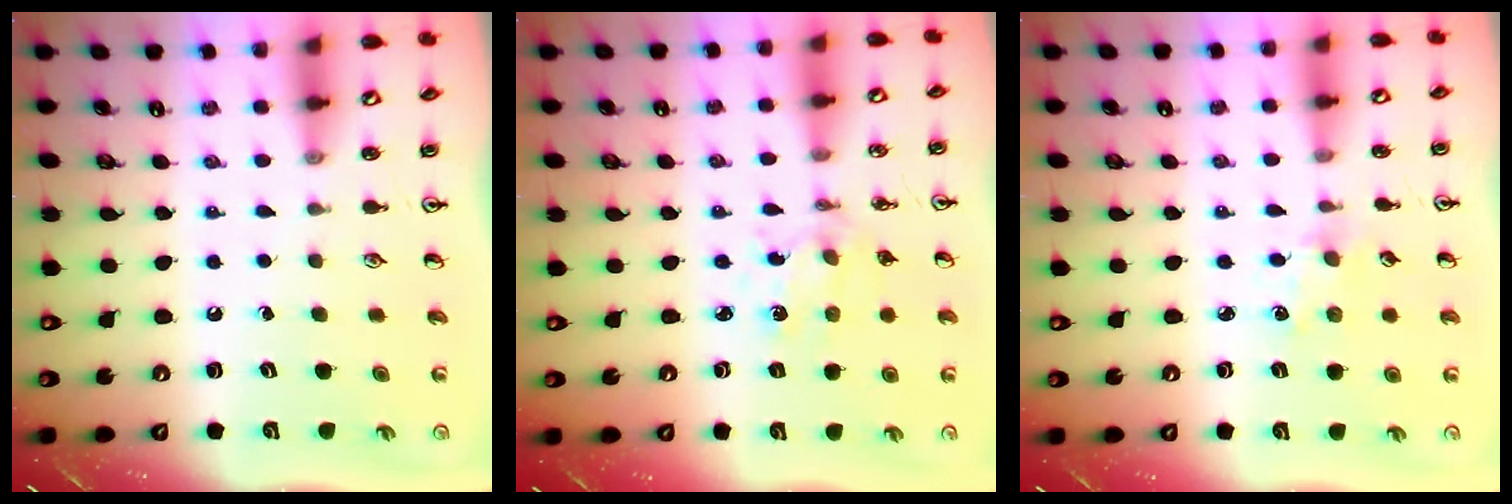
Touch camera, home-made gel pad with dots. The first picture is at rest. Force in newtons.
{"total": 2.2, "press": 2.2, "slide": 0.4}
{"total": 2.8, "press": 2.8, "slide": 0.4}